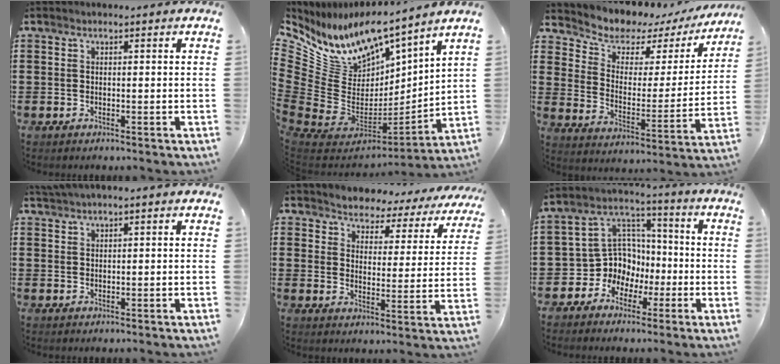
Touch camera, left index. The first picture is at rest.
{"total": 9.4, "force": [6.9, 5.4, 3.5], "torque": [-0.134, -0.081, 0.119]}
{"total": 5.1, "force": [4.4, 2.5, 0.6], "torque": [-0.047, -0.035, 0.073]}
{"total": 1.5, "force": [1.2, 0.0, 0.8], "torque": [-0.017, -0.001, 0.024]}
{"total": 3.6, "force": [3.5, 0.6, -0.4], "torque": [-0.019, -0.031, 0.055]}
{"total": 8.3, "force": [-2.0, 7.9, 1.5], "torque": [-0.071, 0.000, -0.036]}